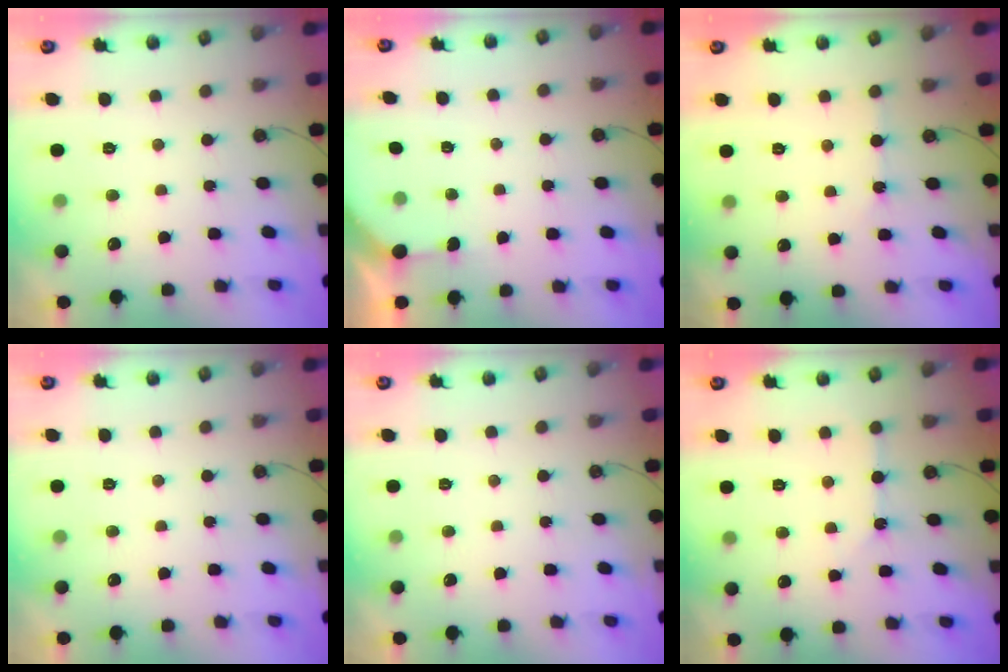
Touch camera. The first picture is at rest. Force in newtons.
{"total": 1.6, "press": 1.6, "slide": 0.3}
{"total": 2.6, "press": 2.5, "slide": 0.5}
{"total": 0.0}
{"total": 0.0}
{"total": 2.4, "press": 2.4, "slide": 0.2}